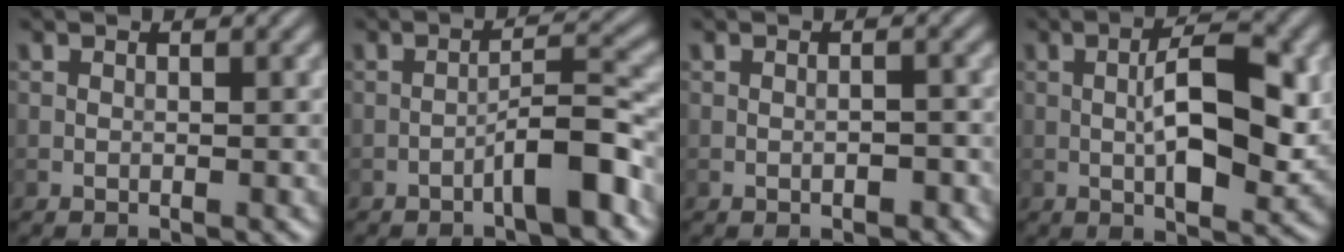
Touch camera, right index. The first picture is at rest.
{"total": 4.2, "force": [-2.3, 0.6, 3.4], "torque": [-0.055, 0.021, -0.041]}
{"total": 1.2, "force": [-0.5, 0.4, 1.0], "torque": [-0.018, 0.001, -0.009]}
{"total": 7.7, "force": [0.1, 2.7, 7.2], "torque": [-0.122, 0.002, 0.001]}